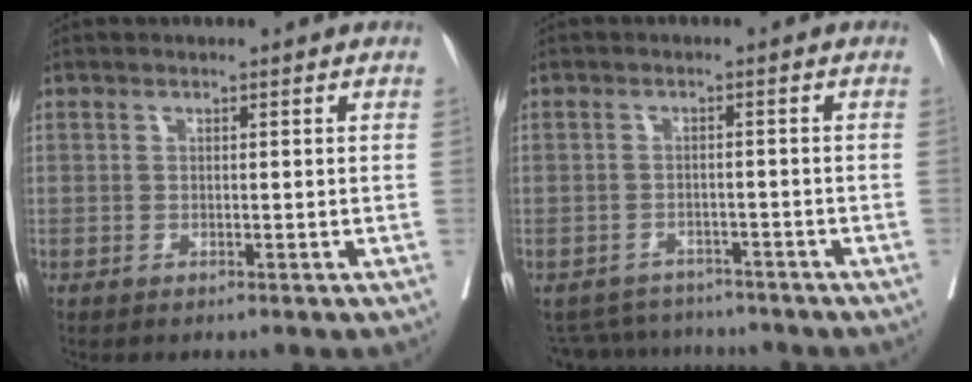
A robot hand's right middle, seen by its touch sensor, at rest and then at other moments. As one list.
[{"total": 6.9, "force": [-6.7, 1.9, 0.0], "torque": [0.001, 0.010, -0.094]}]